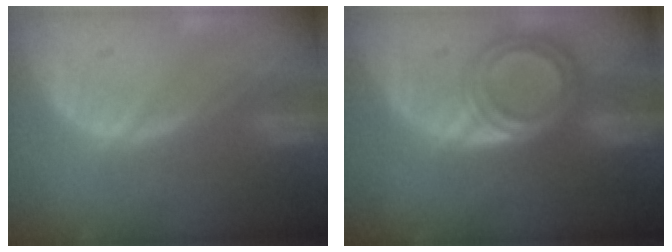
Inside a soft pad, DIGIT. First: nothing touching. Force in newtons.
{"total": 6.7, "press": 6.0, "slide": 3.2}